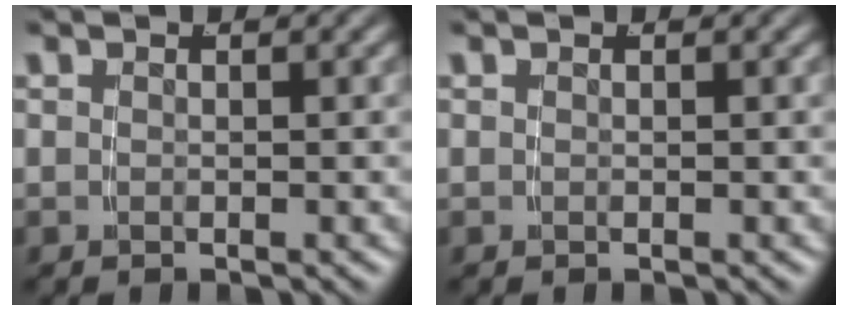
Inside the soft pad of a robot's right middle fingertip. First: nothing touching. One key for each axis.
{"total": 0.0}